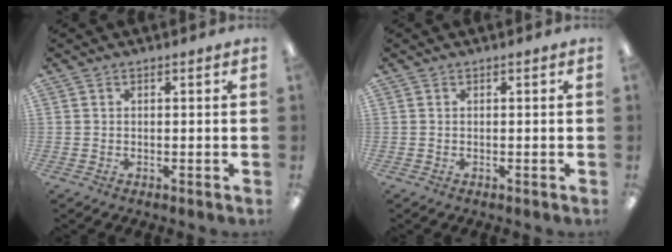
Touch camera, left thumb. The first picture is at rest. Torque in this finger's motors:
{"motor_torque": [-0.24, -0.24, 0.00, 0.00, 0.00]}